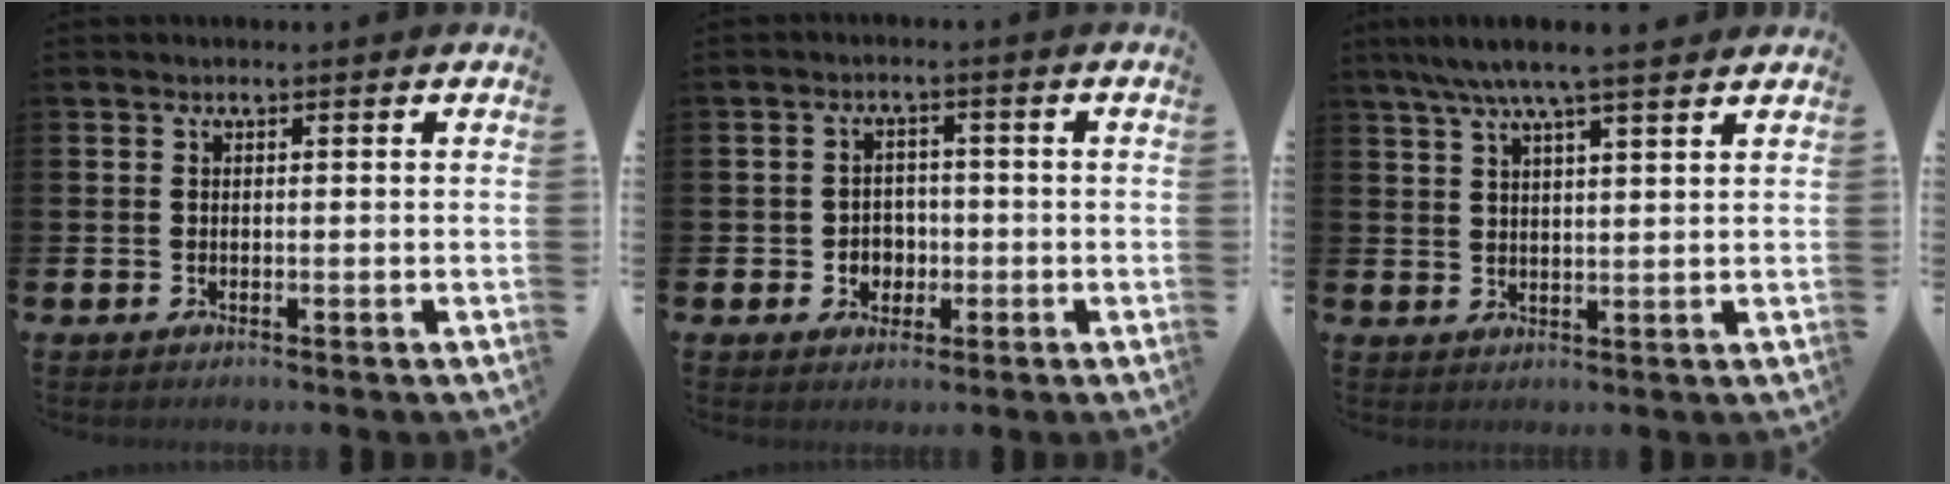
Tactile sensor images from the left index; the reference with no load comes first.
{"total": 2.9, "force": [-0.5, 2.7, 0.8], "torque": [-0.011, -0.004, -0.020]}
{"total": 6.4, "force": [5.5, 0.5, 3.2], "torque": [-0.074, -0.014, 0.098]}